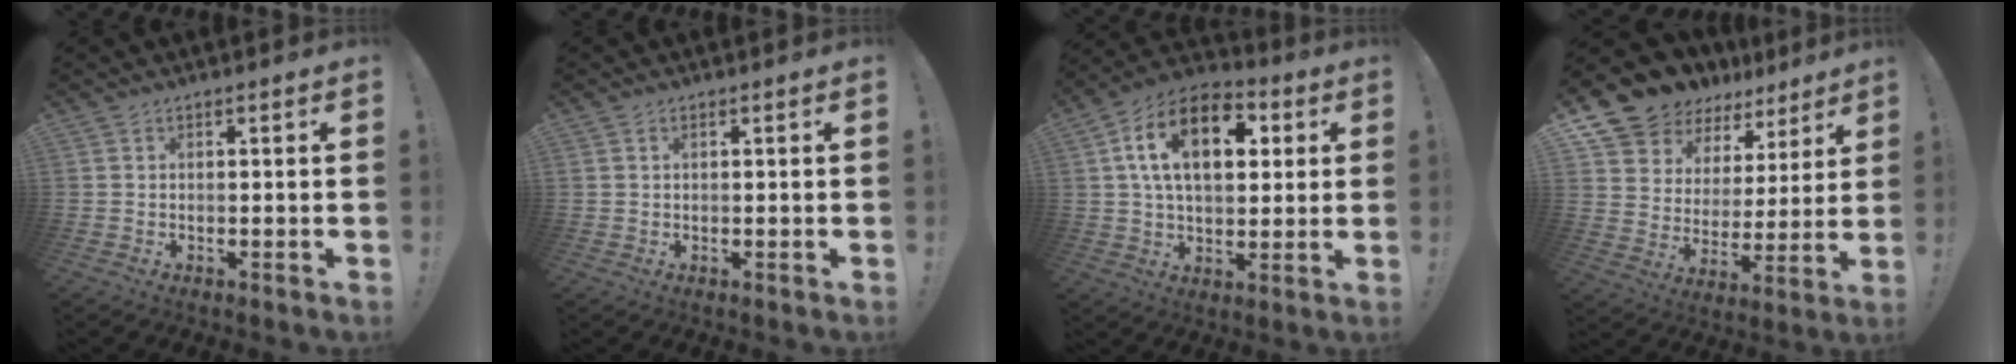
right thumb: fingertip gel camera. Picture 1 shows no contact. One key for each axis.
{"total": 0.9, "fx": 0.5, "fy": 0.5, "fz": 0.6, "tx": -0.016, "ty": 0.003, "tz": 0.010}
{"total": 18.1, "fx": 5.2, "fy": 11.0, "fz": 13.4, "tx": -0.226, "ty": 0.000, "tz": 0.087}
{"total": 12.1, "fx": 10.7, "fy": 5.6, "fz": 1.2, "tx": -0.047, "ty": -0.098, "tz": 0.204}